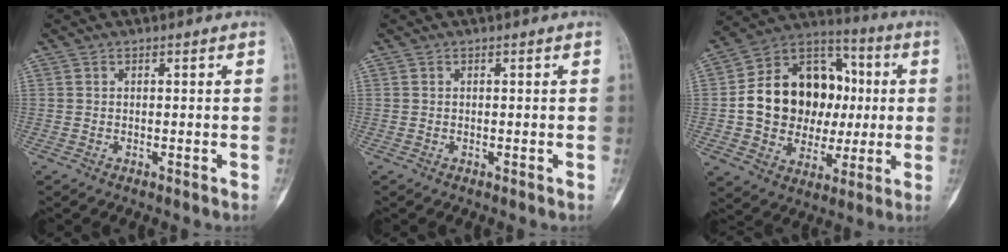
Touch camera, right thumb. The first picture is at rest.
{"total": 0.0}
{"total": 22.2, "force": [0.7, 17.3, 13.9], "torque": [-0.183, 0.034, 0.022]}